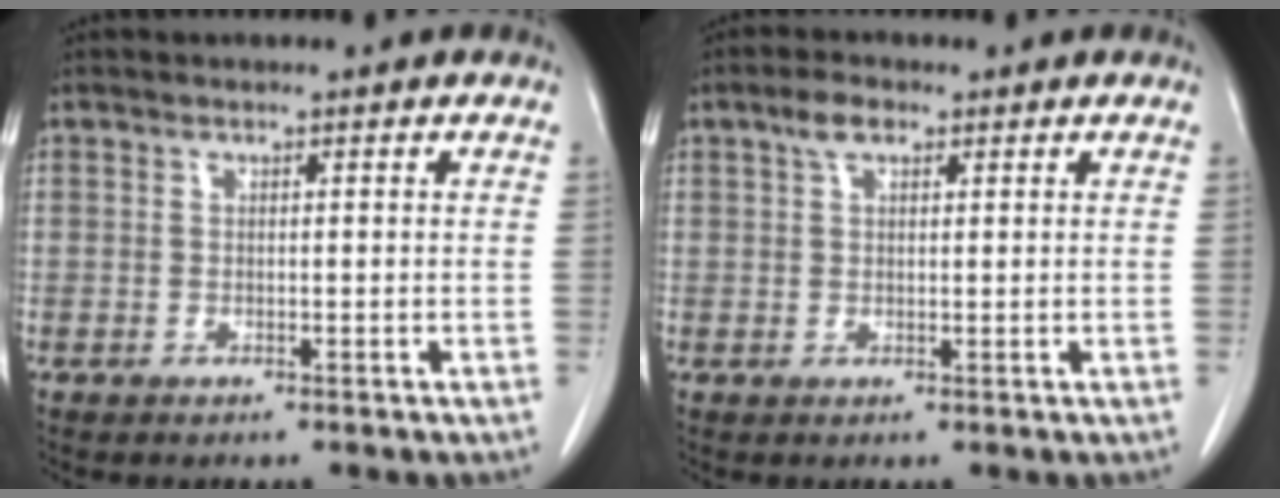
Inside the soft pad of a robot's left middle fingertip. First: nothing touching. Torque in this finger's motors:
{"motor_torque": [0.98, -0.58, 0.03, 0.01]}